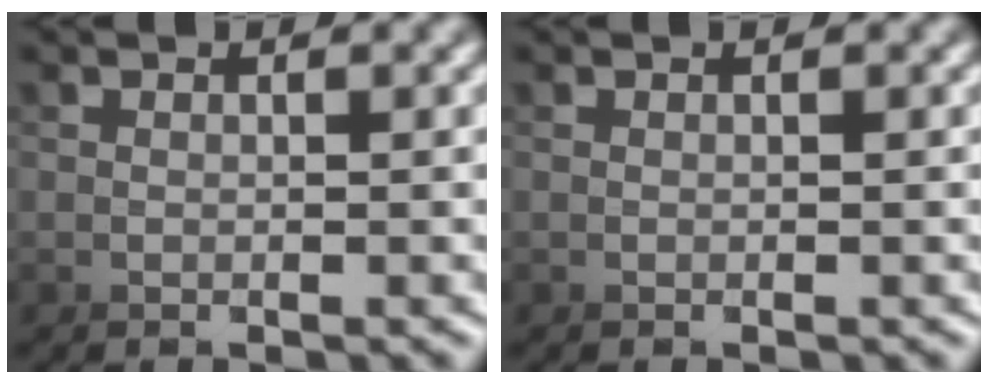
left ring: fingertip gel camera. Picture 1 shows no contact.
{"total": 0.0}